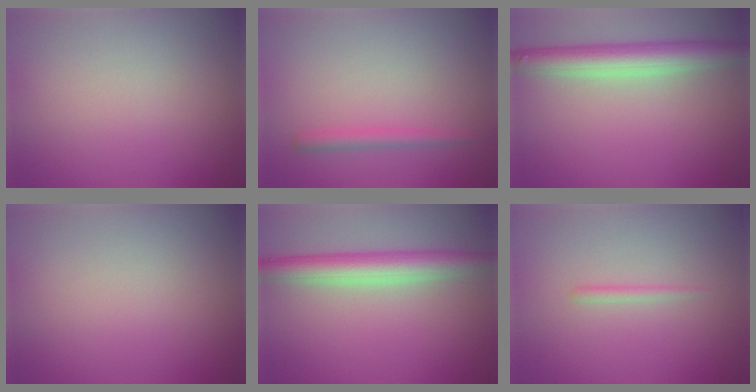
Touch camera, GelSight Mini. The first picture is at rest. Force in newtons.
{"total": 1.4, "press": 1.4, "slide": 0.1}
{"total": 4.9, "press": 4.9, "slide": 0.2}
{"total": 0.0}
{"total": 4.6, "press": 4.6, "slide": 0.1}
{"total": 0.8, "press": 0.8, "slide": 0.1}